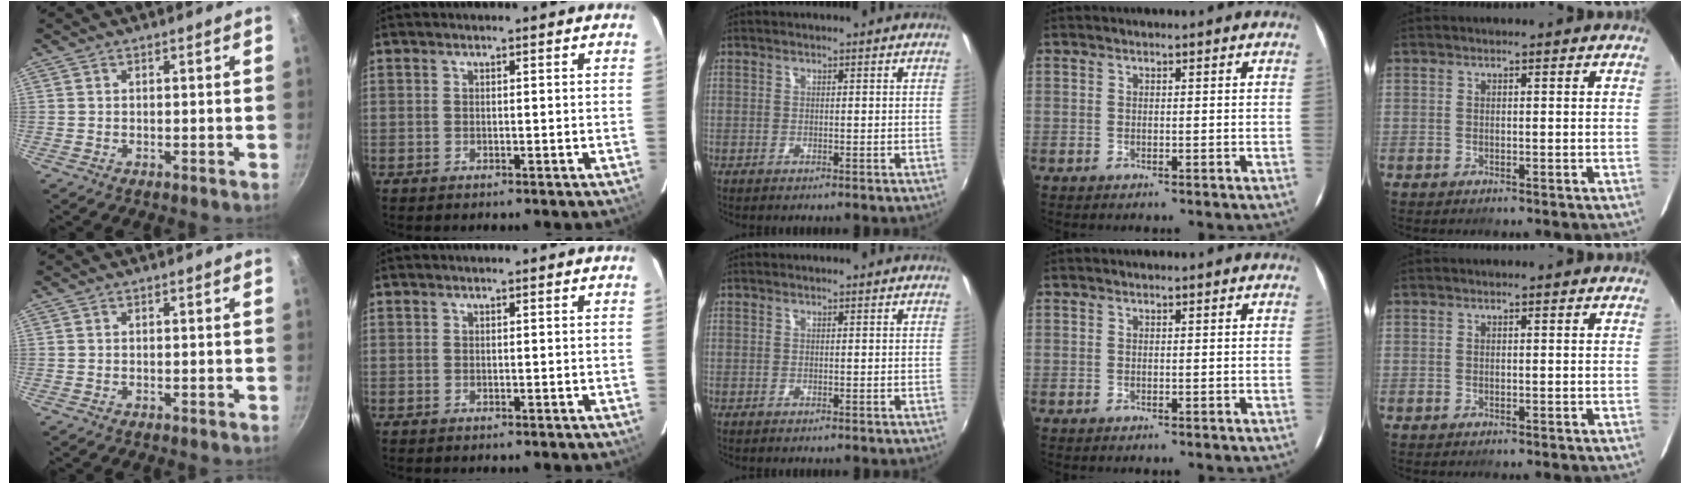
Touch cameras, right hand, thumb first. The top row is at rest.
{}